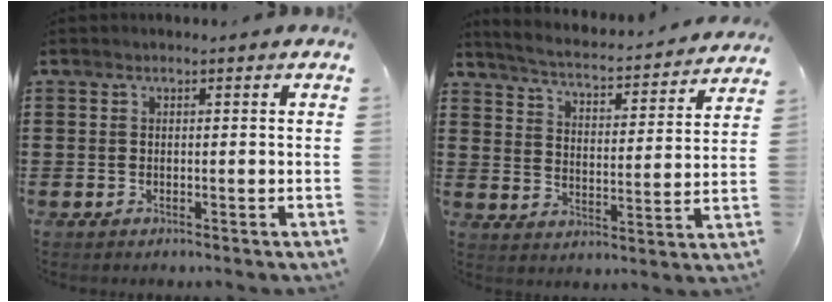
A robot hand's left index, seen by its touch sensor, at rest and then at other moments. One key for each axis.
{"total": 3.2, "fx": 3.1, "fy": -0.3, "fz": 0.7, "tx": -0.035, "ty": -0.035, "tz": 0.042}